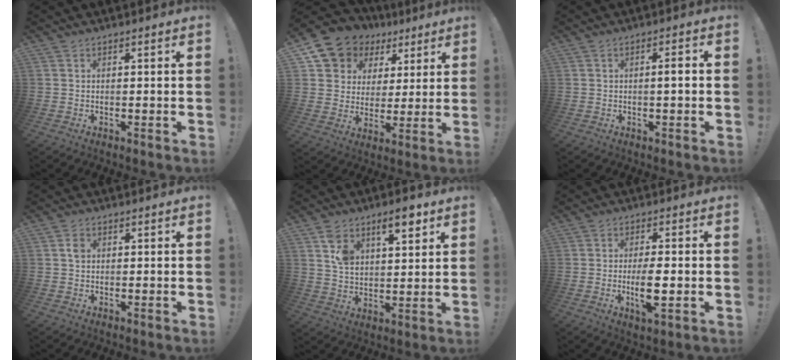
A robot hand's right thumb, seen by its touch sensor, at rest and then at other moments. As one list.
[{"total": 9.7, "force": [5.3, 7.8, 2.2], "torque": [-0.049, -0.043, 0.111]}, {"total": 2.7, "force": [-0.5, 0.1, 2.7], "torque": [-0.051, 0.003, -0.013]}, {"total": 1.5, "force": [0.1, 1.3, 0.8], "torque": [-0.008, 0.002, -0.001]}, {"total": 9.7, "force": [5.9, 4.9, 5.9], "torque": [-0.092, -0.021, 0.106]}, {"total": 8.2, "force": [-1.3, 2.1, 7.8], "torque": [-0.147, -0.011, -0.027]}]